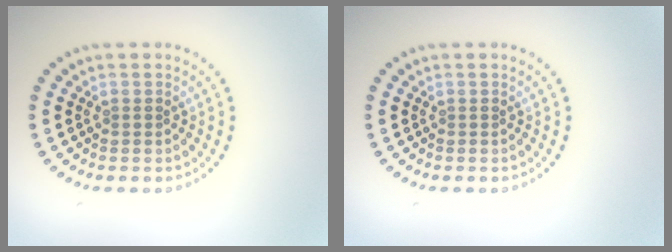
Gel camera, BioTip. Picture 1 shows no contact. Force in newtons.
{"total": 0.0}